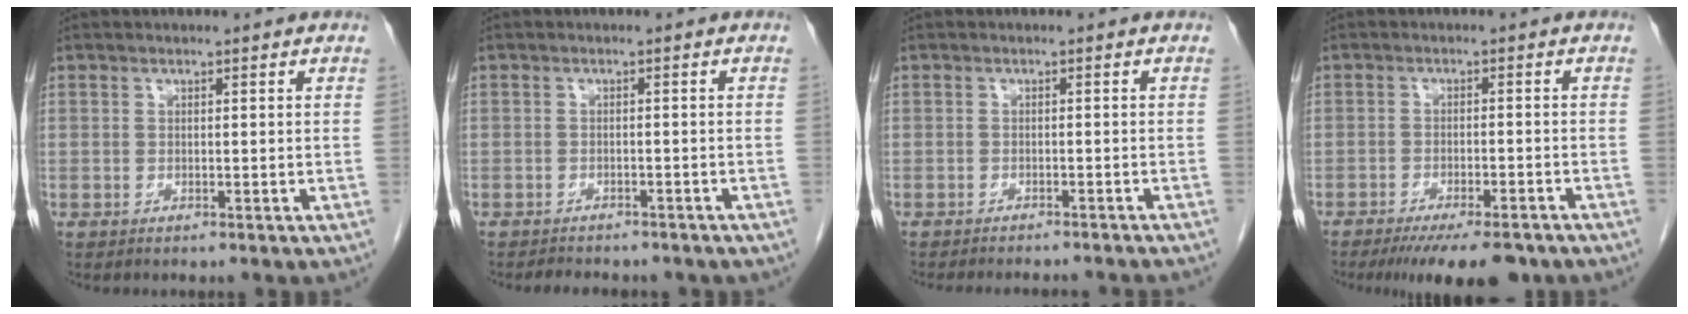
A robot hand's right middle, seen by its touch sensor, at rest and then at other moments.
{"total": 7.7, "force": [-6.6, 2.7, 3.0], "torque": [-0.041, 0.005, -0.072]}
{"total": 11.7, "force": [-10.8, 1.6, 4.4], "torque": [-0.048, -0.009, -0.122]}
{"total": 10.7, "force": [-8.5, 2.5, 5.9], "torque": [-0.079, -0.016, -0.122]}